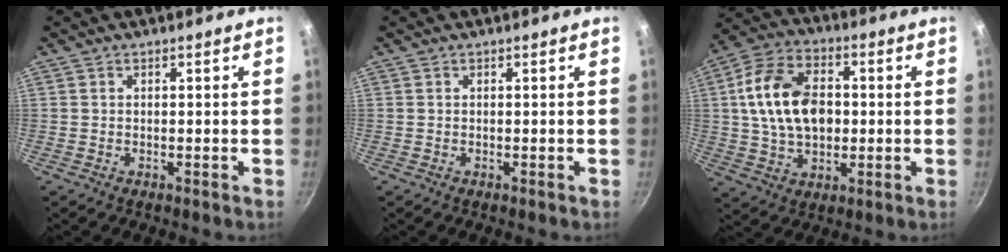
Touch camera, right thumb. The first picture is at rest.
{"total": 0.0}
{"total": 16.2, "force": [1.1, 10.9, 11.9], "torque": [-0.191, 0.018, 0.012]}